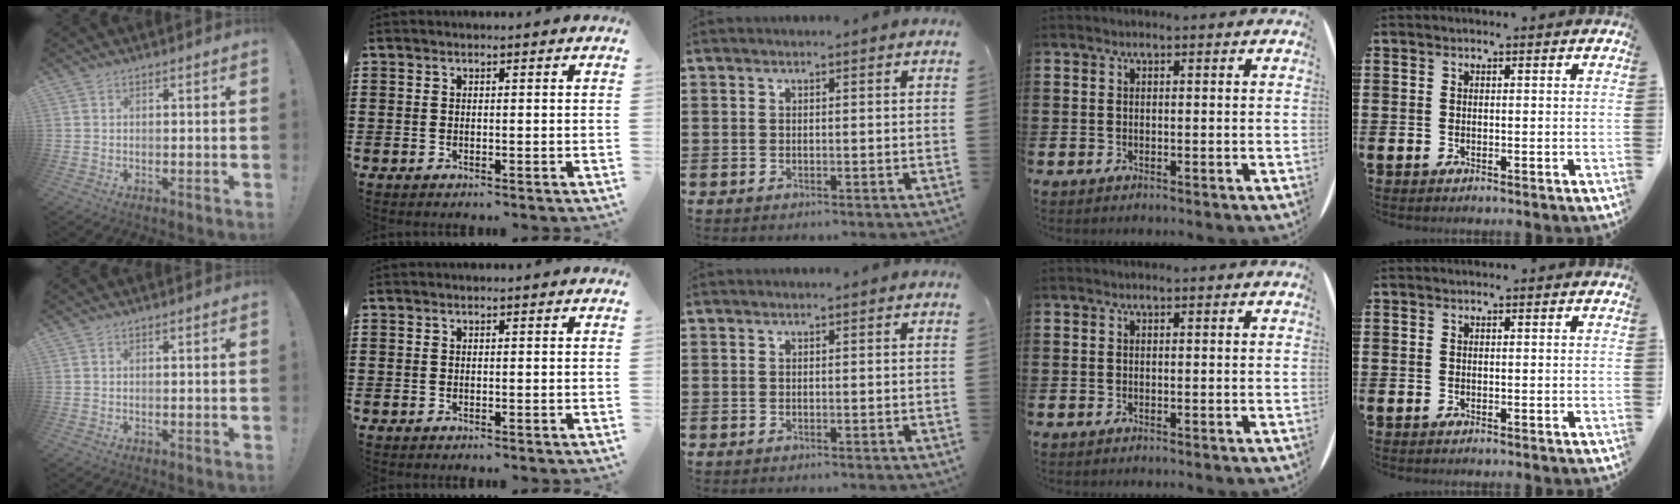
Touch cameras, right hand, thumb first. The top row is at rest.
{}